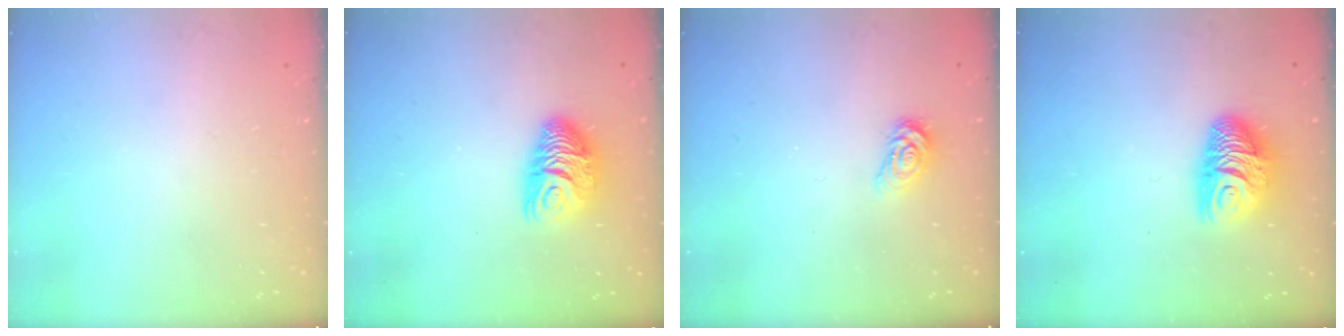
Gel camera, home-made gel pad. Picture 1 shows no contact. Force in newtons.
{"total": 9.4, "press": 9.4, "slide": 0.7}
{"total": 4.1, "press": 4.1, "slide": 0.4}
{"total": 9.9, "press": 9.9, "slide": 0.3}